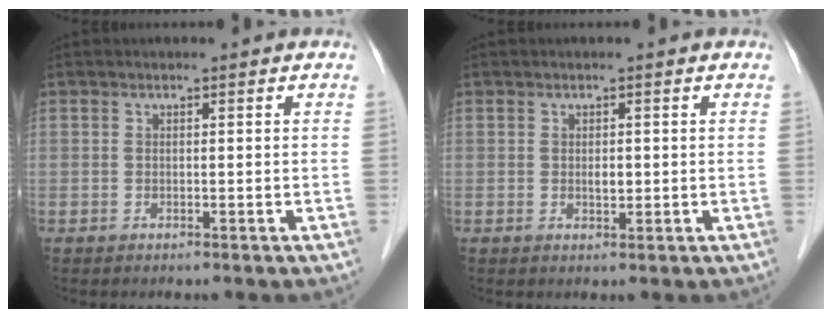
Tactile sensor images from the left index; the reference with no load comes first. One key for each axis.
{"total": 1.2, "fx": 0.1, "fy": 0.6, "fz": 1.0, "tx": -0.018, "ty": -0.001, "tz": 0.005}